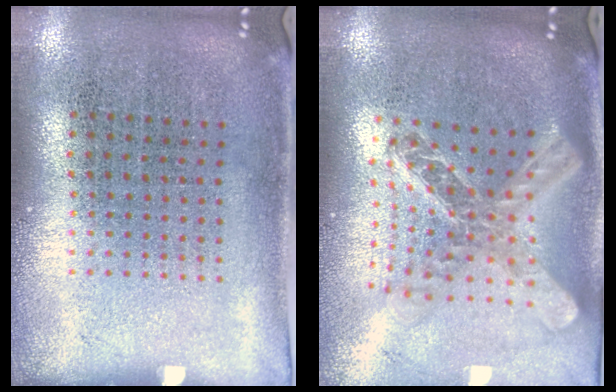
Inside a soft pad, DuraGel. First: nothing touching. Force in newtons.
{"total": 2.4, "press": 1.9, "slide": 1.4}